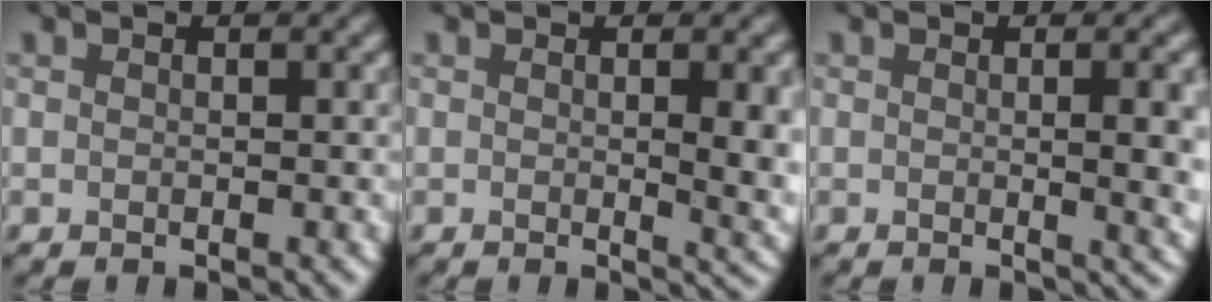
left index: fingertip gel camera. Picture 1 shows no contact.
{"total": 4.6, "force": [0.2, 1.4, 4.4], "torque": [-0.048, -0.005, 0.005]}
{"total": 5.3, "force": [0.2, 1.8, 4.9], "torque": [-0.044, 0.000, 0.006]}